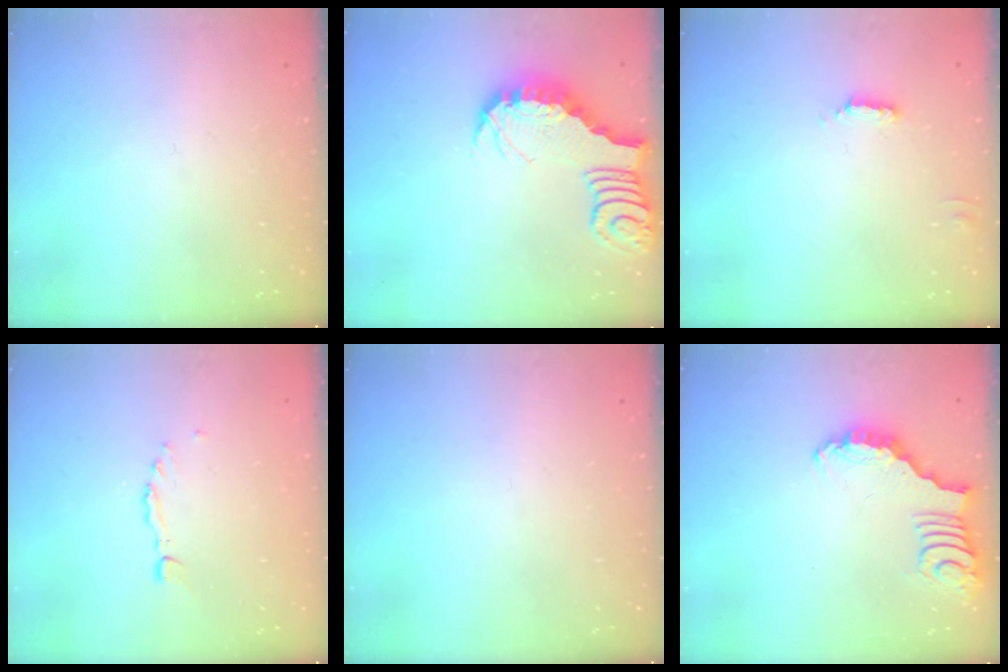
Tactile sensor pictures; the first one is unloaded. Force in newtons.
{"total": 3.4, "press": 3.4, "slide": 0.4}
{"total": 1.8, "press": 1.8, "slide": 0.4}
{"total": 0.0}
{"total": 0.0}
{"total": 2.2, "press": 2.2, "slide": 0.0}